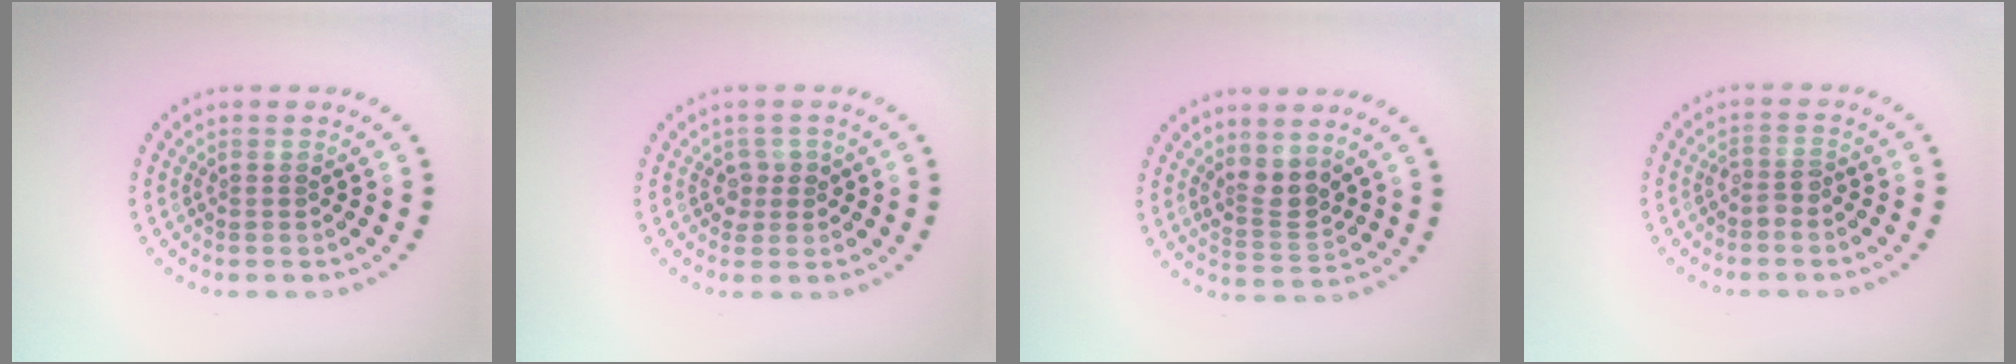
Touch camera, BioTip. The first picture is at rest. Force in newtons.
{"total": 1.5, "press": 1.3, "slide": 0.7}
{"total": 2.4, "press": 2.0, "slide": 1.4}
{"total": 1.3, "press": 1.0, "slide": 0.9}